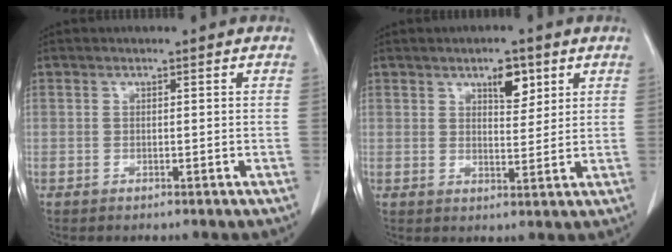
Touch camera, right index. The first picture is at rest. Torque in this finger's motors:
{"motor_torque": [0.17, 0.18, 0.04, 0.03]}